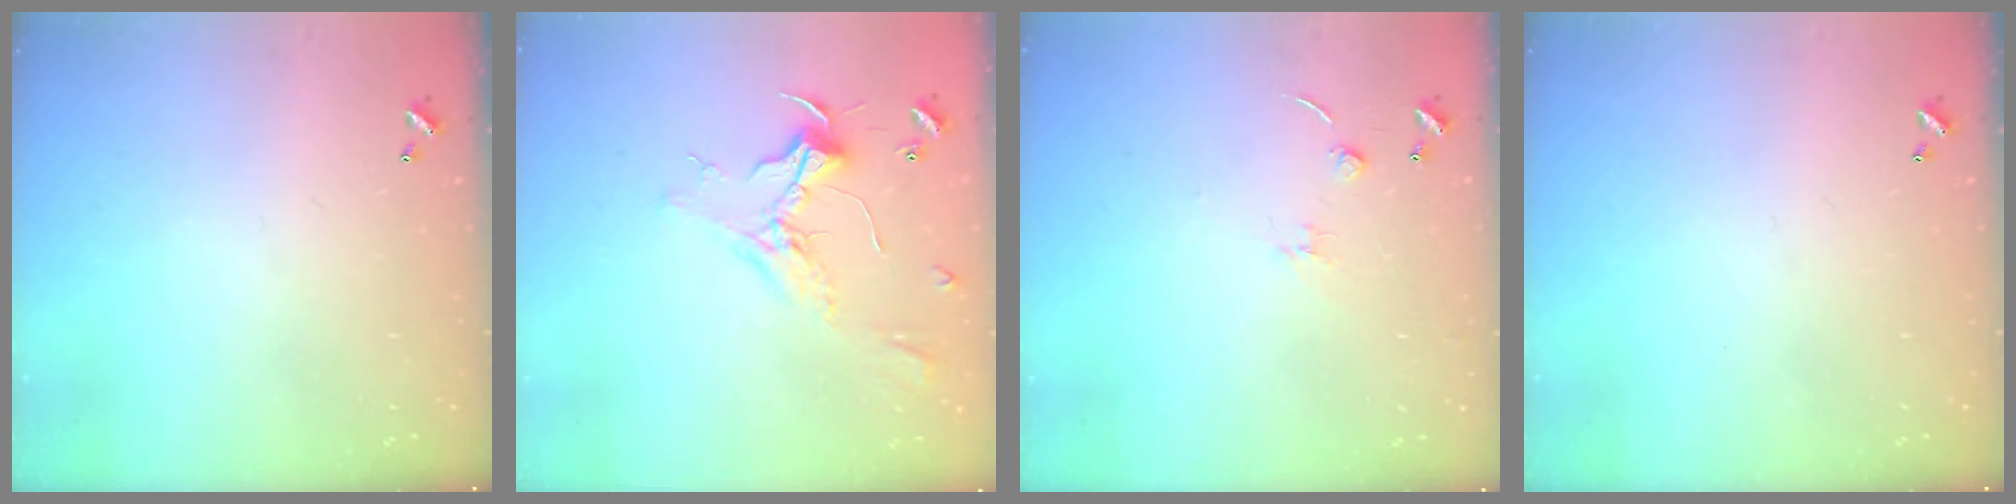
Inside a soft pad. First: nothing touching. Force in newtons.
{"total": 2.4, "press": 2.2, "slide": 0.9}
{"total": 1.5, "press": 1.4, "slide": 0.5}
{"total": 0.0}